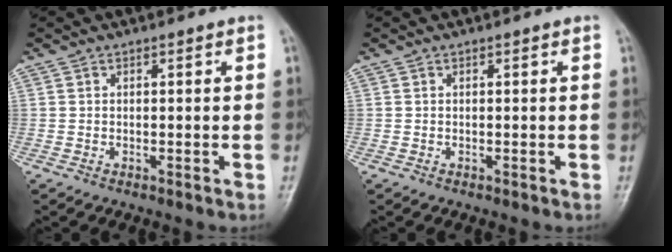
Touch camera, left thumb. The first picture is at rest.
{"total": 0.0}